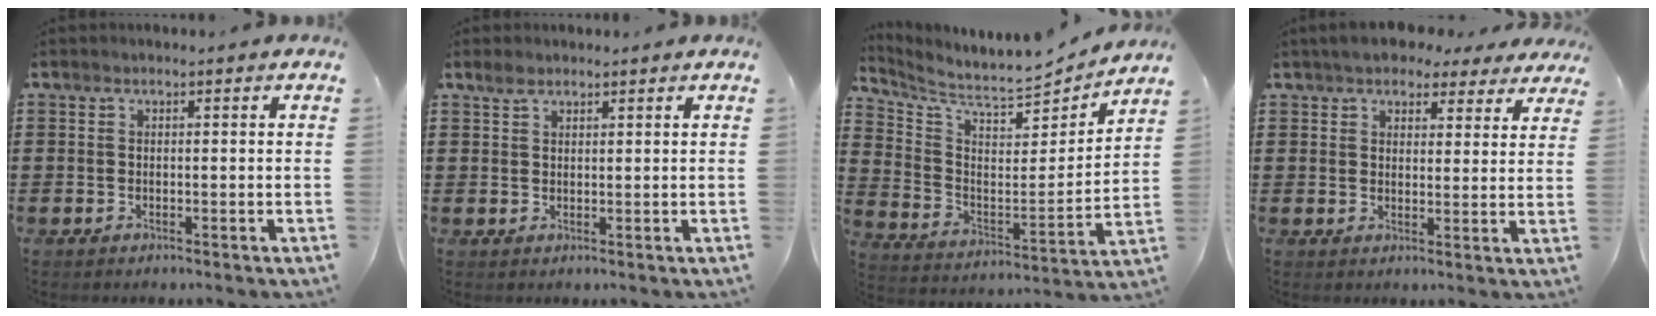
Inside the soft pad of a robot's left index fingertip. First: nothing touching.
{"total": 1.8, "force": [1.4, 0.8, 0.8], "torque": [-0.019, 0.003, 0.028]}
{"total": 6.5, "force": [6.2, 0.9, 1.6], "torque": [-0.067, -0.057, 0.101]}
{"total": 5.1, "force": [4.5, 1.9, 1.4], "torque": [-0.046, -0.004, 0.085]}